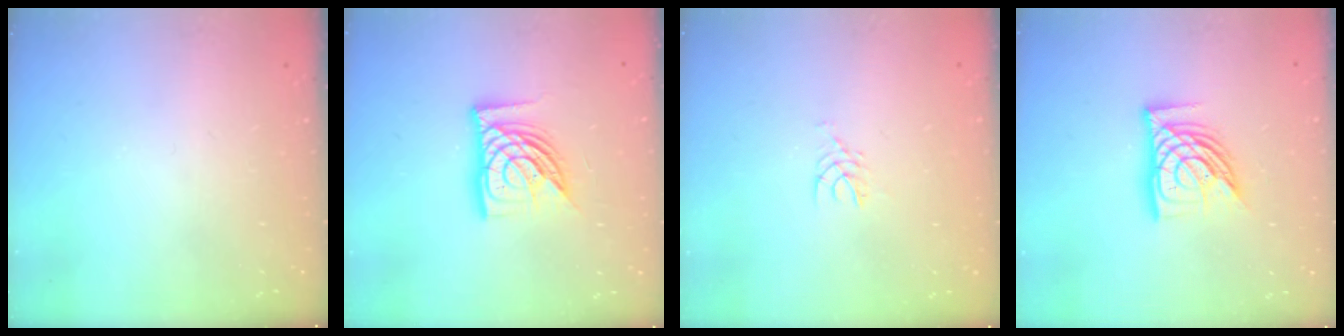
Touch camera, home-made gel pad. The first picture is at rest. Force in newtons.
{"total": 14.8, "press": 14.6, "slide": 1.9}
{"total": 2.5, "press": 2.5, "slide": 0.2}
{"total": 12.7, "press": 12.6, "slide": 1.5}